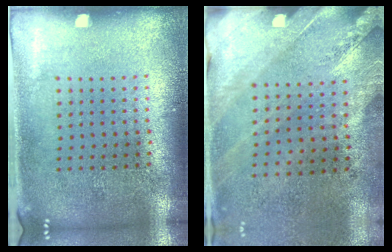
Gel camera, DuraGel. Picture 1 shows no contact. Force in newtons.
{"total": 2.5, "press": 2.0, "slide": 1.4}